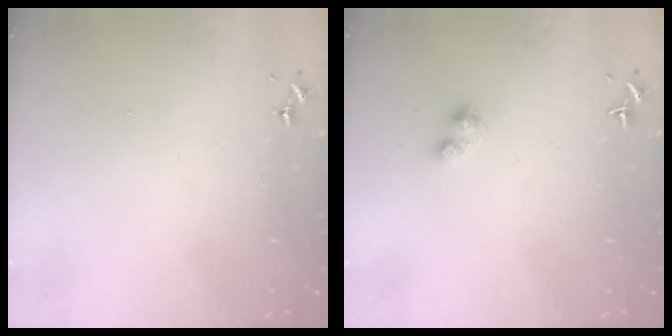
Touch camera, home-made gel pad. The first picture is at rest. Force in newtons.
{"total": 2.4, "press": 2.3, "slide": 0.3}